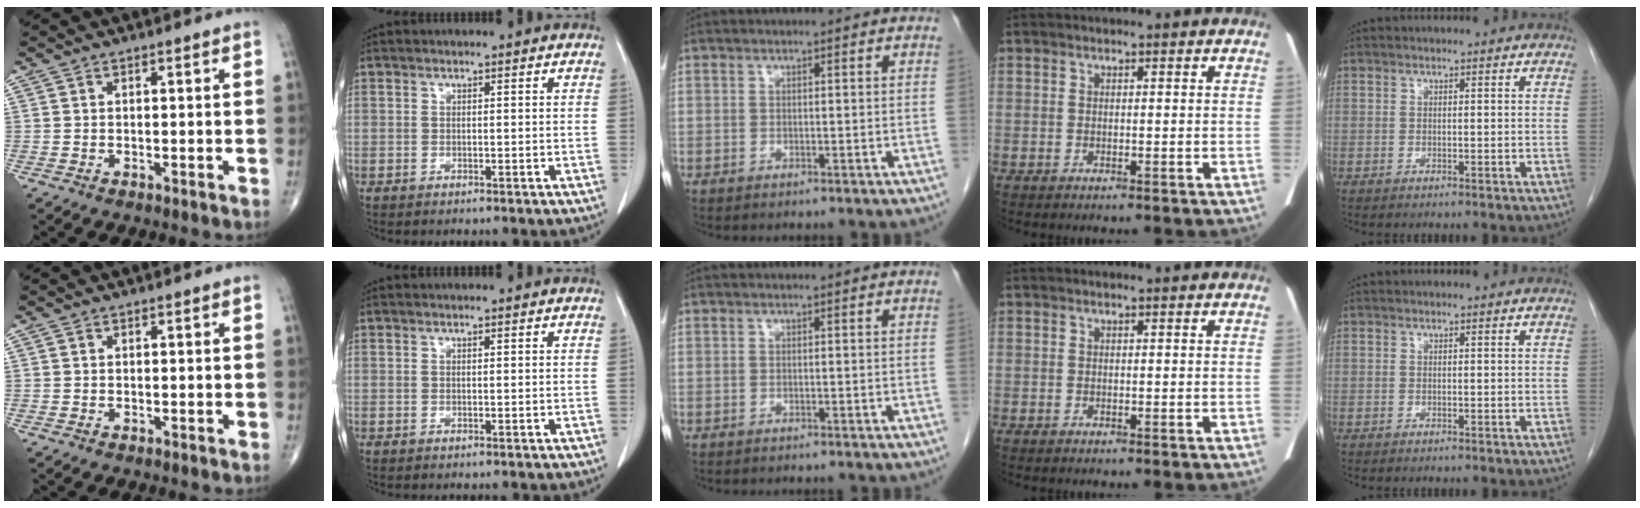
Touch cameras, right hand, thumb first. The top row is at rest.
{}